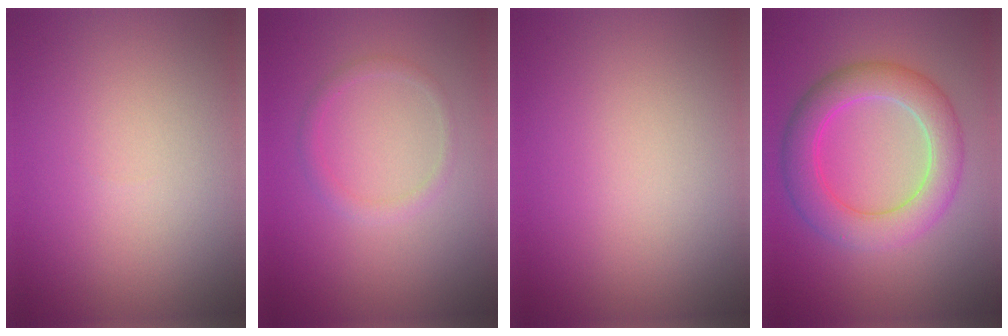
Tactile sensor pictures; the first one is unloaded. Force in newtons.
{"total": 1.3, "press": 1.3, "slide": 0.1}
{"total": 0.0}
{"total": 5.9, "press": 5.9, "slide": 0.4}